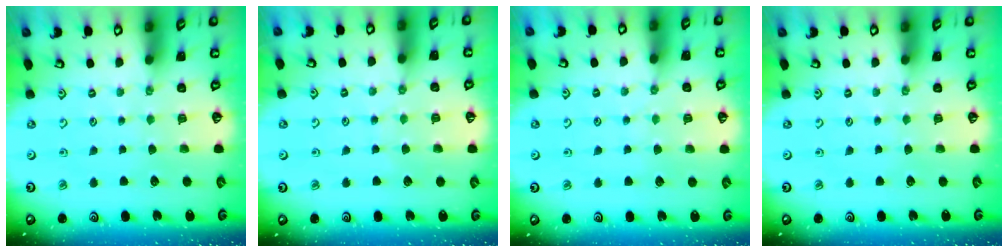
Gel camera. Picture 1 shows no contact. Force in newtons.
{"total": 2.8, "press": 2.7, "slide": 0.5}
{"total": 2.9, "press": 2.9, "slide": 0.2}
{"total": 0.0}